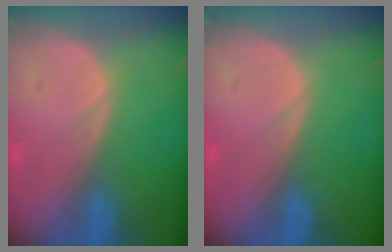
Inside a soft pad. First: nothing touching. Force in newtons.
{"total": 0.0}